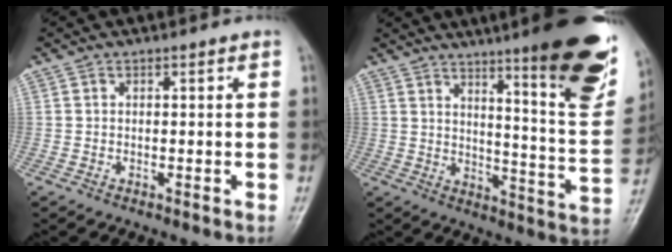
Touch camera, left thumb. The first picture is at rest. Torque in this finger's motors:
{"motor_torque": [3.93, 1.08, 1.47, -1.31, 0.17]}